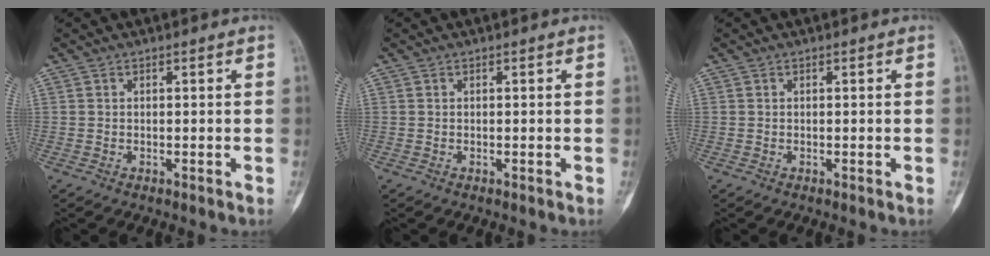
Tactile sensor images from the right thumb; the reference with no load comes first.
{"total": 0.0}
{"total": 0.0}